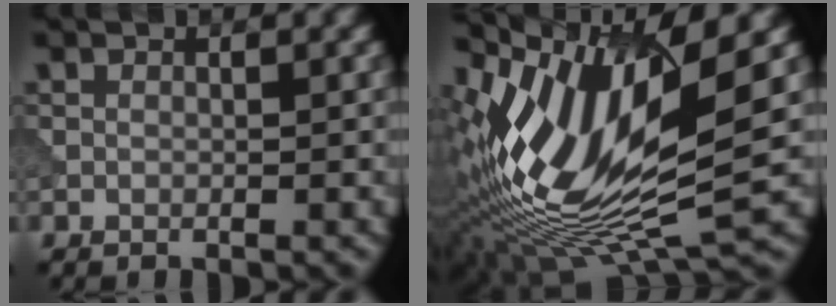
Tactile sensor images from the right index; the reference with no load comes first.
{"total": 13.1, "force": [2.2, 4.5, 12.1], "torque": [-0.238, 0.002, 0.048]}